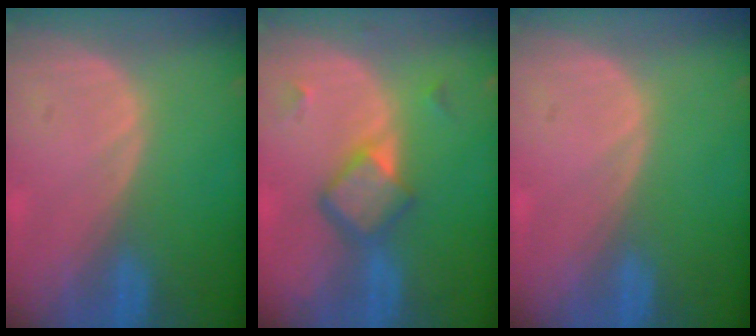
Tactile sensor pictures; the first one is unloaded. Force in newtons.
{"total": 5.9, "press": 5.1, "slide": 2.9}
{"total": 0.0}